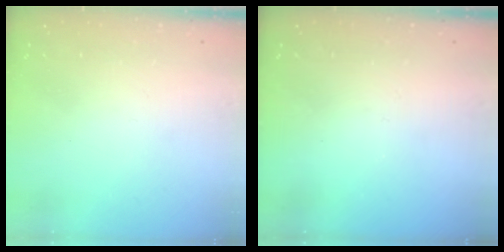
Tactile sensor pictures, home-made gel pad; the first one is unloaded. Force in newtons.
{"total": 0.0}